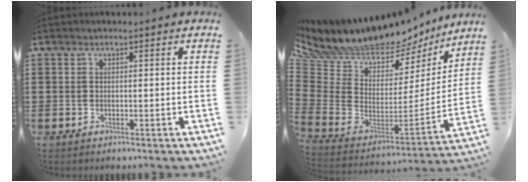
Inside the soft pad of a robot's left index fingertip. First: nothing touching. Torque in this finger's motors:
{"motor_torque": [1.09, -1.04, 0.84, 0.21]}